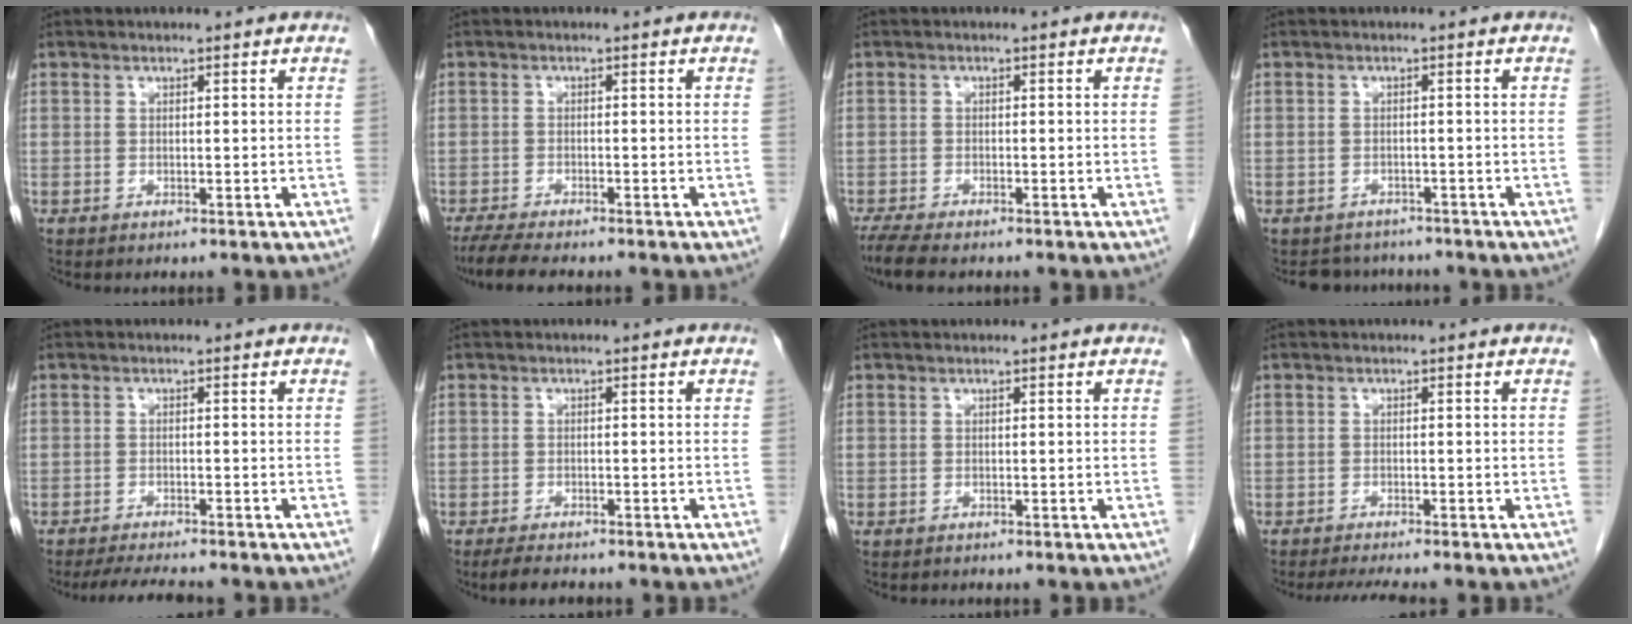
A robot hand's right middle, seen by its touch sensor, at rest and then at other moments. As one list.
[{"total": 6.3, "force": [-5.3, 0.8, 3.3], "torque": [-0.061, -0.019, -0.087]}, {"total": 4.8, "force": [-4.0, 0.7, 2.7], "torque": [-0.058, -0.017, -0.066]}, {"total": 4.1, "force": [-3.8, 1.7, -0.1], "torque": [0.000, 0.003, -0.051]}, {"total": 5.8, "force": [-5.3, 0.5, 2.4], "torque": [-0.040, -0.017, -0.082]}, {"total": 3.6, "force": [-3.1, 0.9, 1.6], "torque": [-0.035, -0.010, -0.048]}, {"total": 0.0}, {"total": 4.2, "force": [-3.7, -0.3, 1.9], "torque": [-0.031, -0.014, -0.058]}]